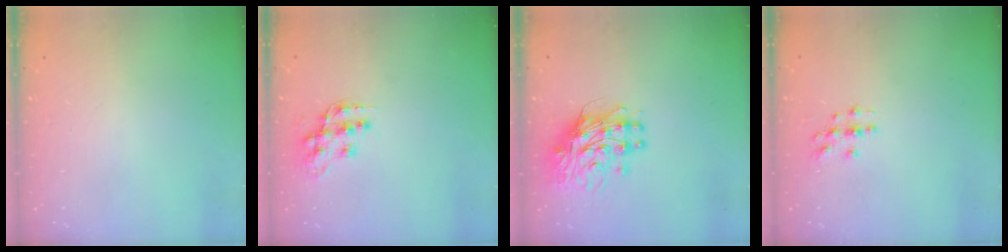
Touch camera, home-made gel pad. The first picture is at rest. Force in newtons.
{"total": 13.0, "press": 13.0, "slide": 1.0}
{"total": 12.0, "press": 11.9, "slide": 1.1}
{"total": 3.0, "press": 3.0, "slide": 0.3}